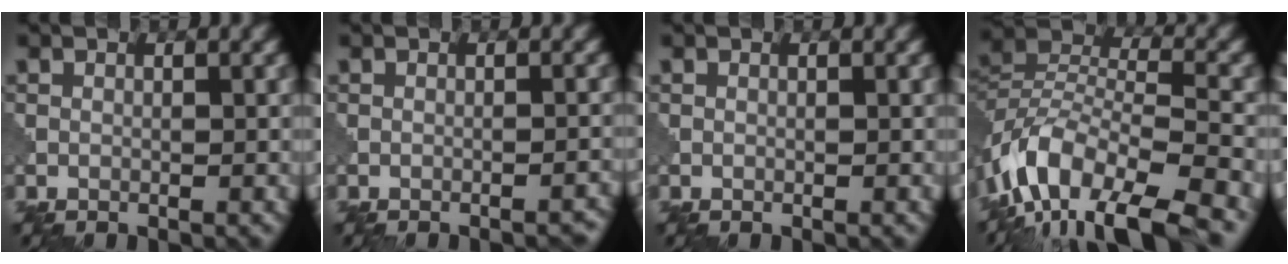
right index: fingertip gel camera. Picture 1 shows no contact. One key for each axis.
{"total": 1.9, "fx": -1.7, "fy": 0.4, "fz": 0.8, "tx": 0.000, "ty": 0.003, "tz": -0.023}
{"total": 0.0}
{"total": 12.6, "fx": -8.7, "fy": 5.1, "fz": 7.5, "tx": -0.149, "ty": 0.004, "tz": -0.158}